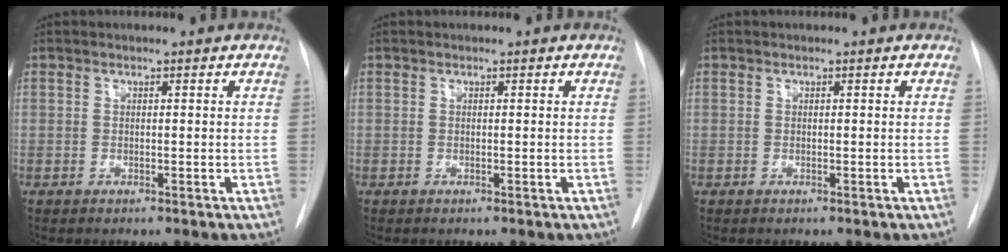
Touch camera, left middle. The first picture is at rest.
{"total": 0.0}
{"total": 0.0}